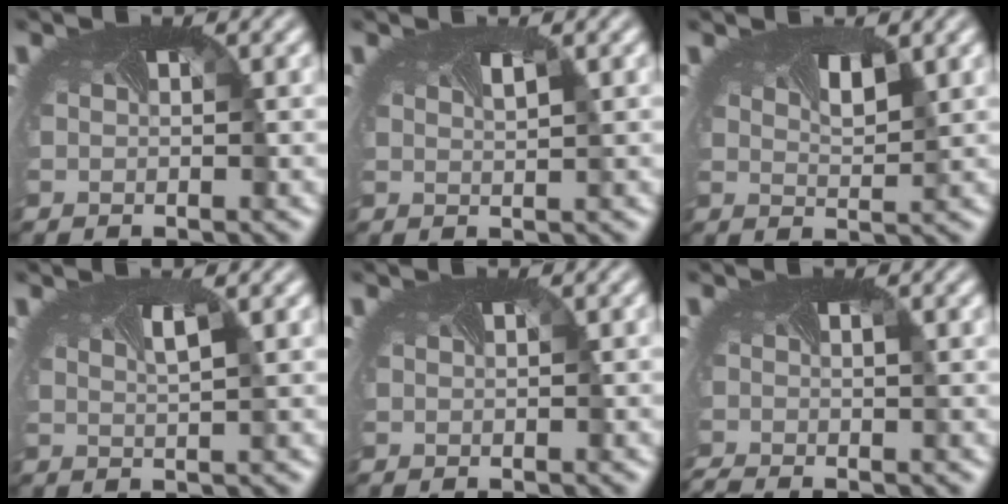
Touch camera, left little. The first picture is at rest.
{"total": 0.8, "force": [0.5, 0.0, 0.6], "torque": [-0.002, 0.002, 0.009]}
{"total": 2.1, "force": [1.2, 0.6, 1.6], "torque": [-0.027, 0.002, 0.018]}
{"total": 1.2, "force": [0.6, 0.0, 1.0], "torque": [-0.009, 0.004, 0.008]}
{"total": 0.6, "force": [0.4, 0.2, 0.5], "torque": [-0.007, 0.004, 0.002]}
{"total": 2.1, "force": [-1.6, 0.3, 1.3], "torque": [-0.023, -0.014, -0.030]}